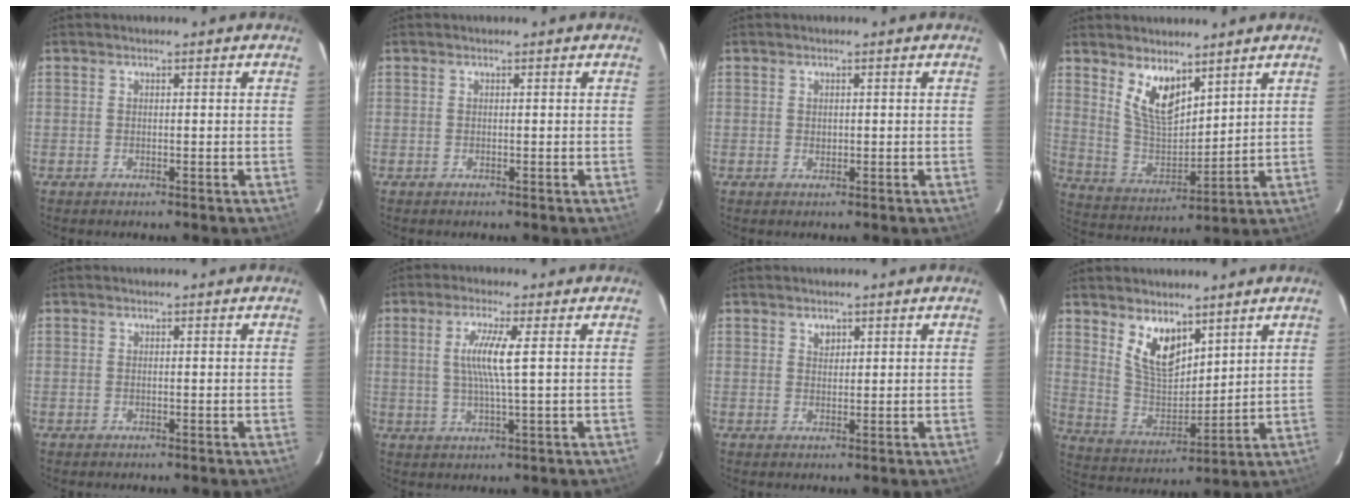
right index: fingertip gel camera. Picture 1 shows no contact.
{"total": 0.0}
{"total": 0.7, "force": [0.1, 0.7, 0.1], "torque": [-0.001, 0.000, 0.005]}
{"total": 9.7, "force": [6.3, 4.1, 6.2], "torque": [-0.114, -0.008, 0.134]}
{"total": 0.9, "force": [-0.2, 0.7, 0.5], "torque": [-0.010, 0.001, -0.004]}
{"total": 6.2, "force": [1.1, -0.4, 6.1], "torque": [-0.116, -0.005, 0.021]}
{"total": 1.5, "force": [0.9, 1.1, 0.5], "torque": [-0.004, 0.004, 0.016]}
{"total": 9.7, "force": [6.1, 4.8, 5.8], "torque": [-0.106, -0.005, 0.129]}